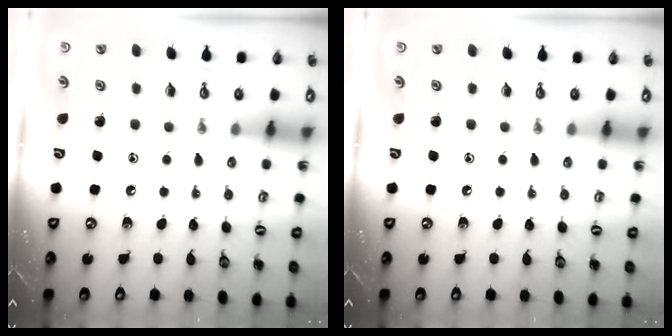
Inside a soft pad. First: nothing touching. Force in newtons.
{"total": 0.0}